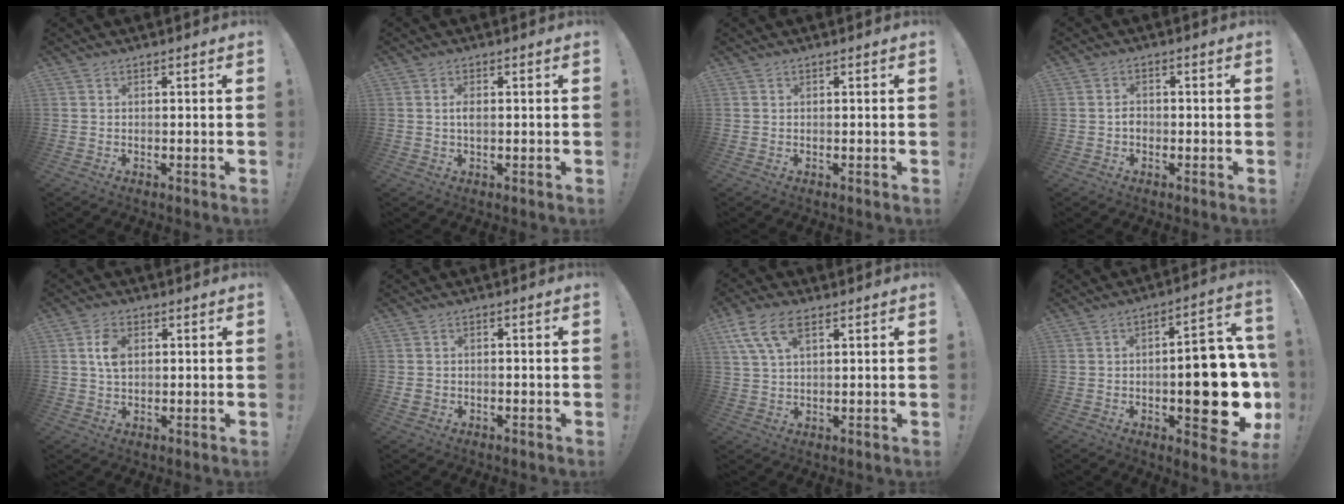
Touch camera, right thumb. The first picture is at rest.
{"total": 1.7, "force": [0.0, 1.0, 1.4], "torque": [-0.028, 0.005, 0.000]}
{"total": 0.0}
{"total": 2.3, "force": [-1.1, 1.7, 0.9], "torque": [-0.020, 0.011, -0.018]}
{"total": 5.8, "force": [1.4, 4.0, 4.0], "torque": [-0.072, 0.002, 0.022]}
{"total": 1.7, "force": [-0.8, 1.3, 0.6], "torque": [-0.010, 0.004, -0.015]}
{"total": 9.7, "force": [4.7, 4.7, 7.1], "torque": [-0.145, 0.002, 0.092]}
{"total": 18.8, "force": [-3.6, 7.6, 16.8], "torque": [-0.194, 0.007, -0.046]}